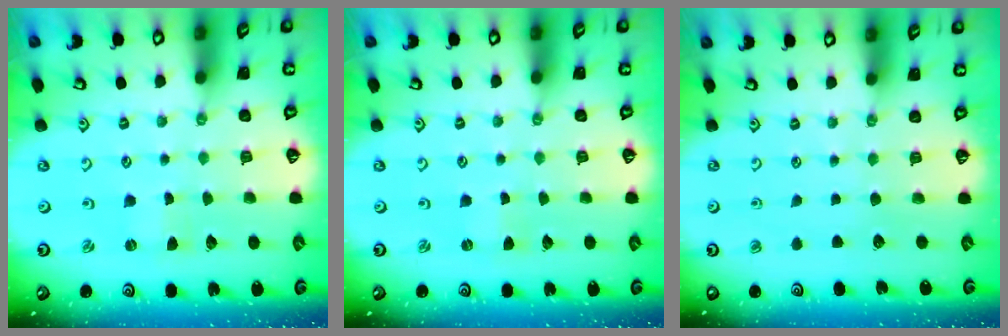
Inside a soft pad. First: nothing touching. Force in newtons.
{"total": 0.0}
{"total": 0.0}